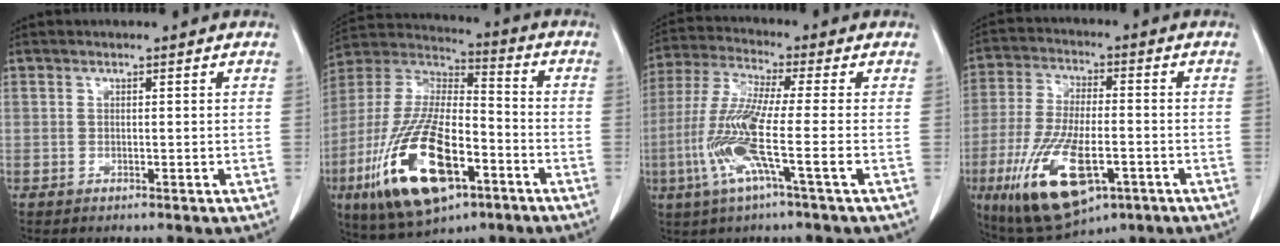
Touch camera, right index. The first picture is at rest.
{"total": 21.5, "force": [-9.0, 8.0, 17.9], "torque": [-0.389, -0.023, -0.157]}
{"total": 11.7, "force": [-3.2, -0.2, 11.2], "torque": [-0.240, -0.013, -0.072]}
{"total": 16.2, "force": [-6.7, 6.0, 13.5], "torque": [-0.271, -0.019, -0.105]}